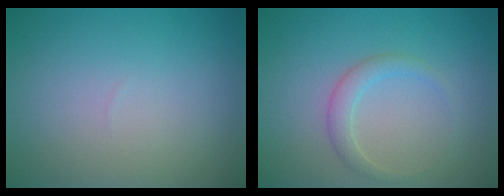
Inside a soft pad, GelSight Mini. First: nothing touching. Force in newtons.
{"total": 1.9, "press": 1.9, "slide": 0.0}